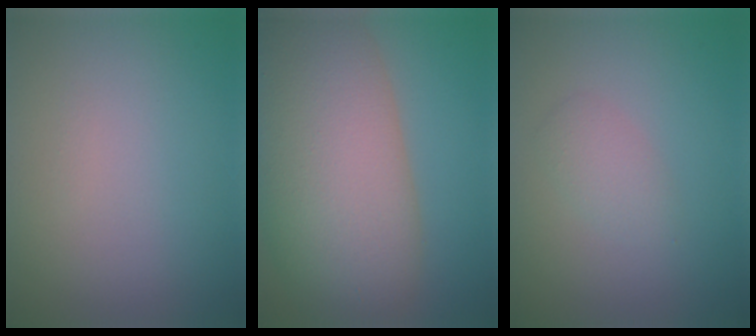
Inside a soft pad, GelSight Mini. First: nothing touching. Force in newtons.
{"total": 12.9, "press": 12.9, "slide": 0.8}
{"total": 1.7, "press": 1.7, "slide": 0.1}